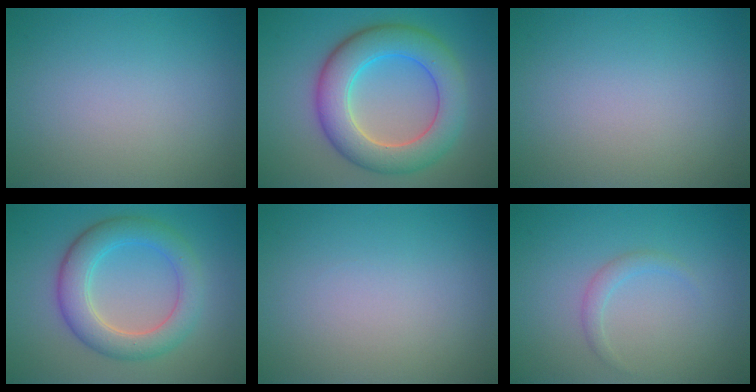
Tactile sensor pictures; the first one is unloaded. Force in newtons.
{"total": 7.7, "press": 7.7, "slide": 0.1}
{"total": 0.0}
{"total": 5.4, "press": 5.4, "slide": 0.1}
{"total": 0.0}
{"total": 1.2, "press": 1.1, "slide": 0.1}